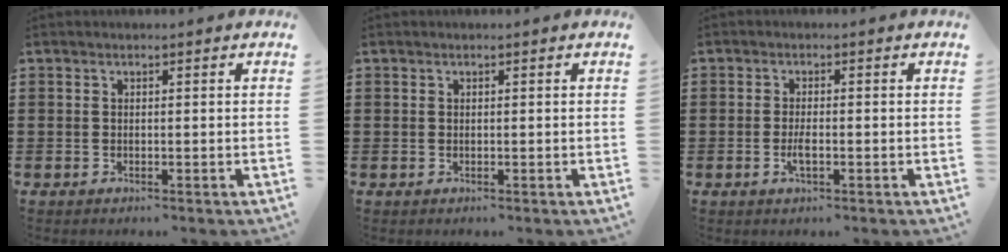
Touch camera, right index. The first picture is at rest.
{"total": 0.0}
{"total": 2.4, "force": [-0.7, 0.5, 2.2], "torque": [-0.048, -0.005, -0.014]}